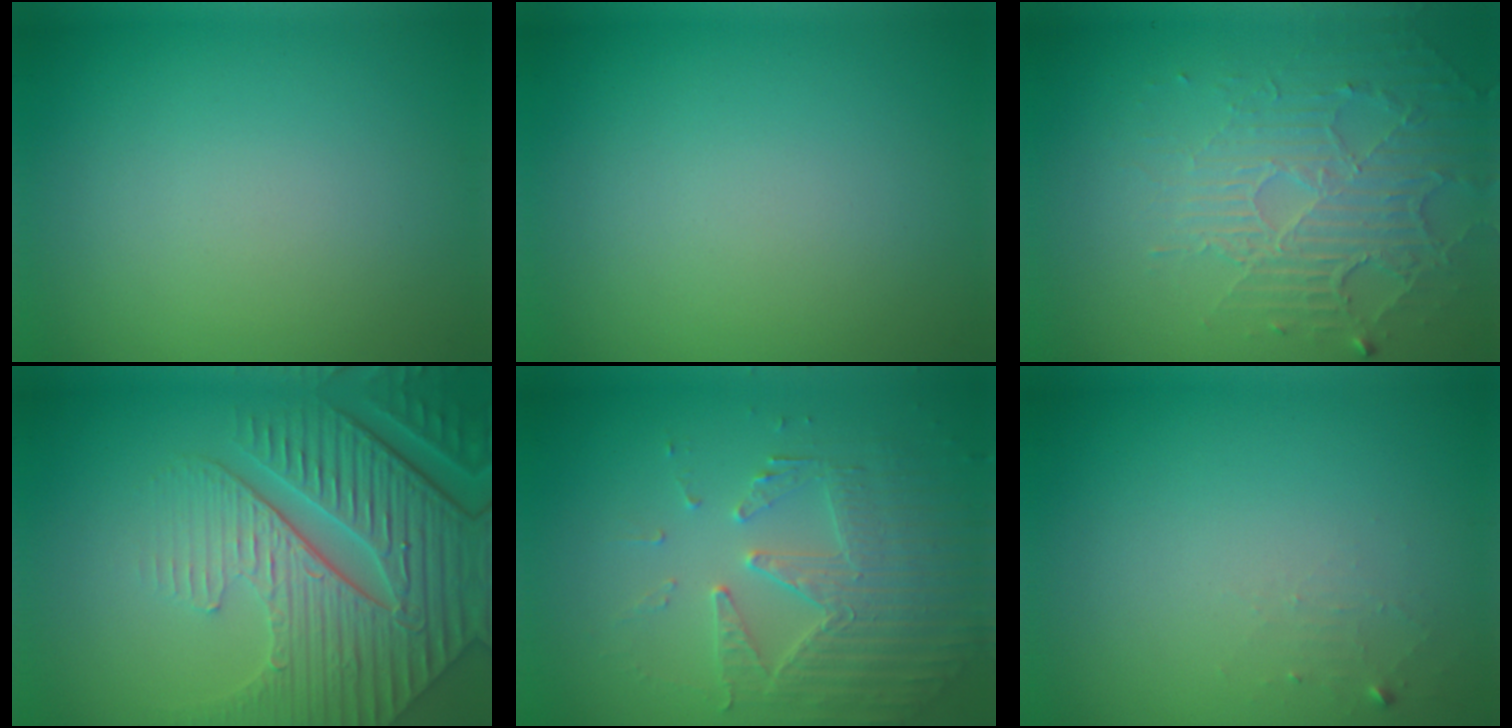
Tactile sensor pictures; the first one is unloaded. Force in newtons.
{"total": 0.0}
{"total": 5.8, "press": 3.4, "slide": 4.7}
{"total": 8.3, "press": 6.2, "slide": 5.5}
{"total": 4.2, "press": 3.9, "slide": 1.6}
{"total": 1.0, "press": 1.0, "slide": 0.1}